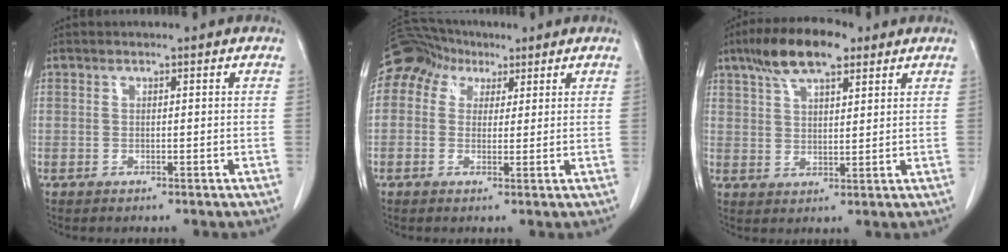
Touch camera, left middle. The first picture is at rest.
{"total": 7.7, "force": [3.8, 6.2, 2.6], "torque": [-0.054, 0.043, 0.068]}
{"total": 9.6, "force": [6.3, 3.2, 6.5], "torque": [-0.121, 0.018, 0.110]}